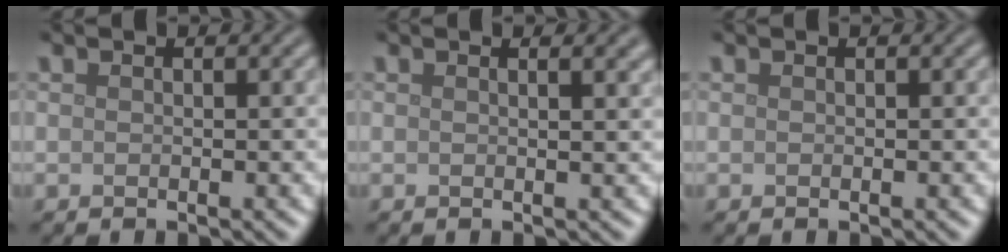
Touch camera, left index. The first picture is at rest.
{"total": 2.2, "force": [1.1, 0.9, 1.7], "torque": [-0.006, 0.004, 0.002]}
{"total": 0.0}